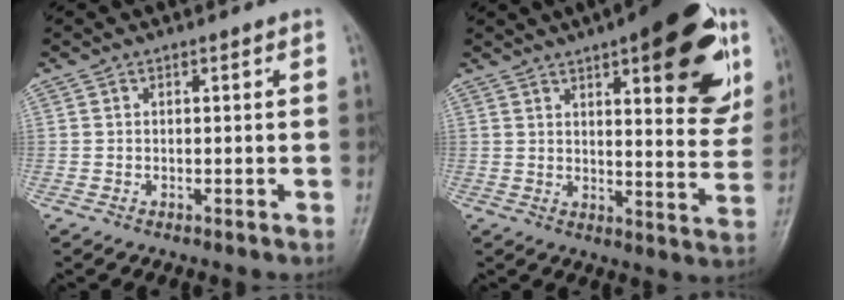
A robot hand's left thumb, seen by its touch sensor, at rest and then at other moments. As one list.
[{"total": 21.7, "force": [10.2, 7.3, 17.8], "torque": [-0.194, -0.030, 0.133]}]